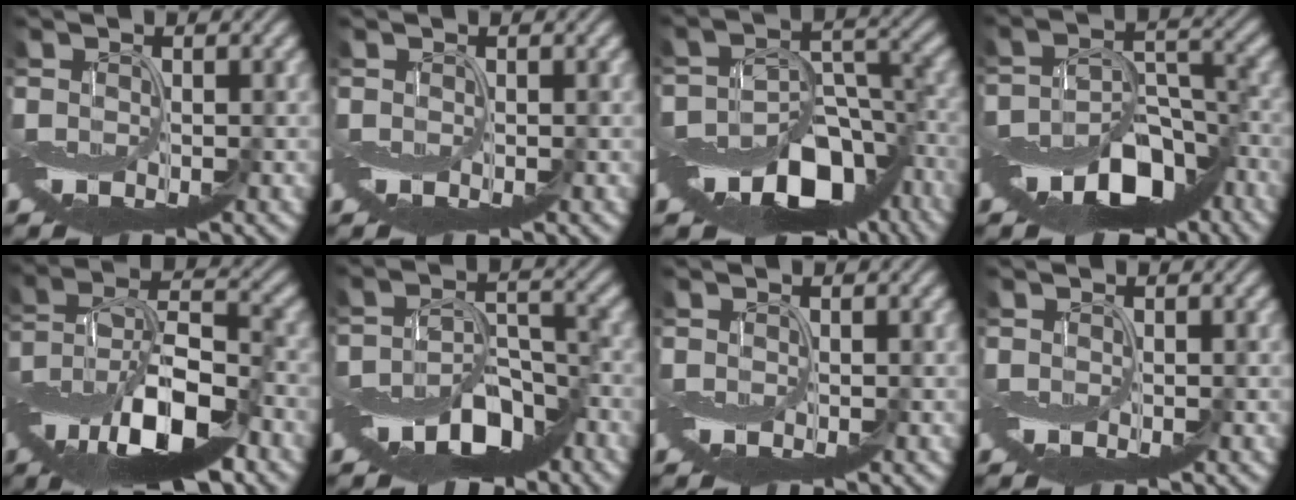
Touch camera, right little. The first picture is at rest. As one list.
[{"total": 0.0}, {"total": 11.7, "force": [-8.3, 5.8, 5.8], "torque": [-0.090, 0.007, -0.129]}, {"total": 9.0, "force": [-6.2, 4.2, 5.1], "torque": [-0.073, -0.003, -0.106]}, {"total": 11.7, "force": [-5.5, 4.8, 9.1], "torque": [-0.164, 0.008, -0.107]}, {"total": 7.3, "force": [-4.9, 3.3, 4.3], "torque": [-0.061, -0.004, -0.087]}, {"total": 0.0}, {"total": 0.0}]